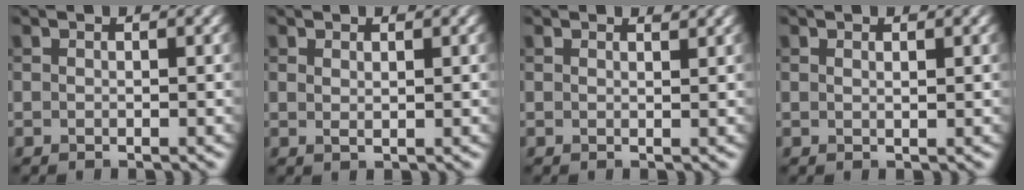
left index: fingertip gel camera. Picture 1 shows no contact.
{"total": 0.7, "force": [0.5, 0.2, 0.5], "torque": [-0.008, -0.002, 0.009]}
{"total": 1.2, "force": [1.2, 0.1, 0.2], "torque": [-0.004, -0.001, 0.014]}
{"total": 0.5, "force": [0.4, 0.1, 0.4], "torque": [-0.003, 0.000, 0.005]}